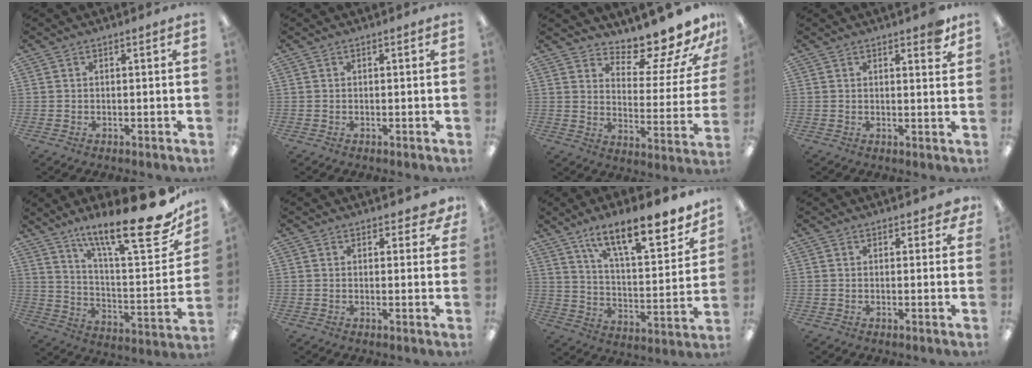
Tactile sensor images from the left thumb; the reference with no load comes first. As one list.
[{"total": 0.0}, {"total": 13.9, "force": [12.6, 3.2, 5.0], "torque": [-0.077, -0.110, 0.212]}, {"total": 3.2, "force": [2.5, 1.0, 1.7], "torque": [-0.015, -0.012, 0.040]}, {"total": 22.3, "force": [16.4, 4.5, 14.4], "torque": [-0.211, -0.124, 0.259]}, {"total": 2.5, "force": [1.9, 1.3, 0.9], "torque": [-0.005, -0.003, 0.032]}, {"total": 17.4, "force": [13.0, 5.0, 10.4], "torque": [-0.152, -0.089, 0.213]}, {"total": 1.9, "force": [1.4, 1.0, 0.7], "torque": [0.000, -0.002, 0.022]}]